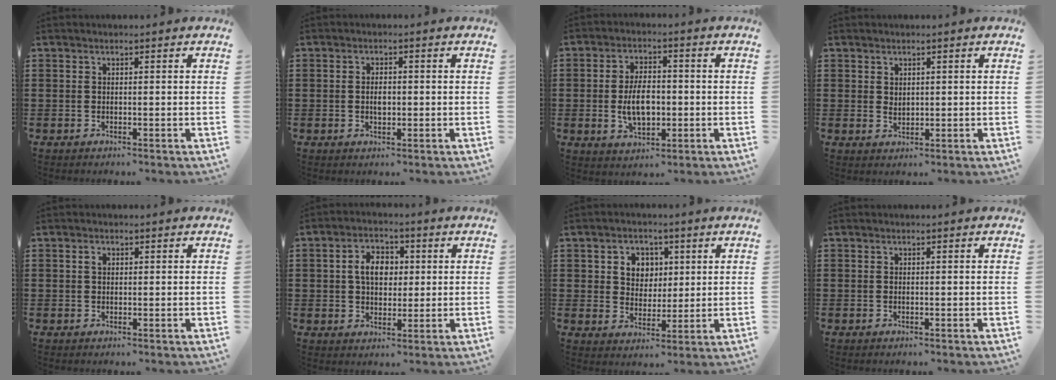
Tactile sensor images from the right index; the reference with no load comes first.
{"total": 2.2, "force": [-0.1, 0.9, 2.0], "torque": [-0.040, 0.001, -0.002]}
{"total": 6.6, "force": [-0.8, 3.7, 5.5], "torque": [-0.097, -0.003, -0.020]}
{"total": 1.4, "force": [0.9, 0.9, 0.6], "torque": [-0.012, 0.005, 0.017]}
{"total": 1.2, "force": [0.3, 0.8, 0.8], "torque": [-0.017, 0.006, 0.005]}
{"total": 5.9, "force": [0.8, 4.2, 4.1], "torque": [-0.085, 0.014, 0.007]}
{"total": 4.8, "force": [1.5, 4.3, 1.6], "torque": [-0.044, 0.014, 0.023]}
{"total": 0.0}